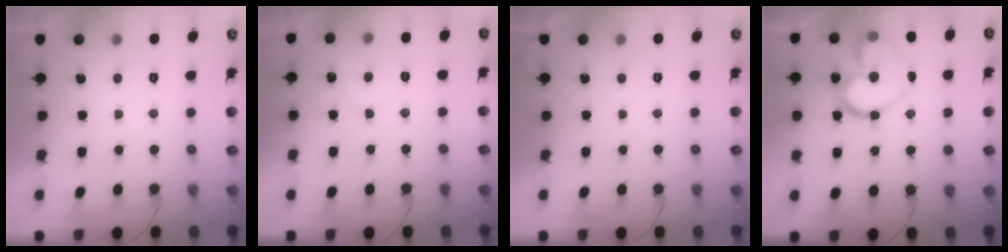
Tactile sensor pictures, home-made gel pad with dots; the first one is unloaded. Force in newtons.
{"total": 5.5, "press": 5.5, "slide": 0.5}
{"total": 1.8, "press": 1.8, "slide": 0.0}
{"total": 17.6, "press": 17.5, "slide": 1.5}